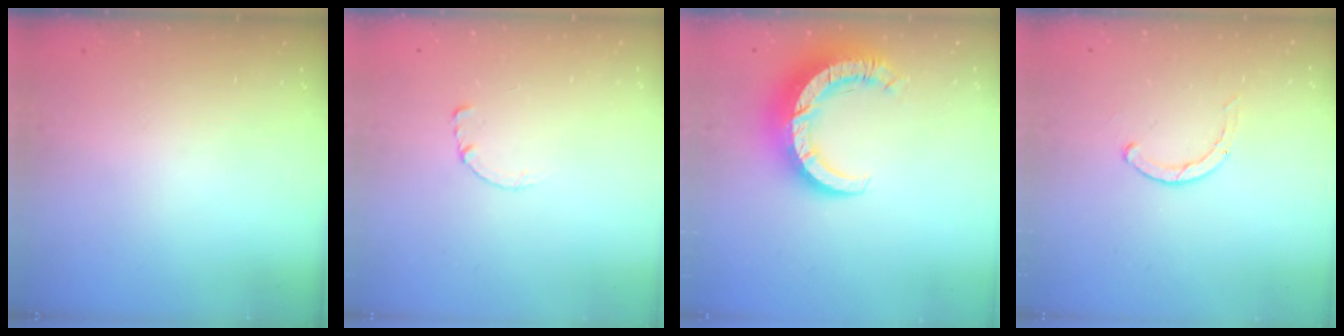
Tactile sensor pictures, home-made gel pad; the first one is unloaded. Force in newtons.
{"total": 0.7, "press": 0.6, "slide": 0.1}
{"total": 11.6, "press": 11.5, "slide": 1.3}
{"total": 1.9, "press": 1.8, "slide": 0.3}